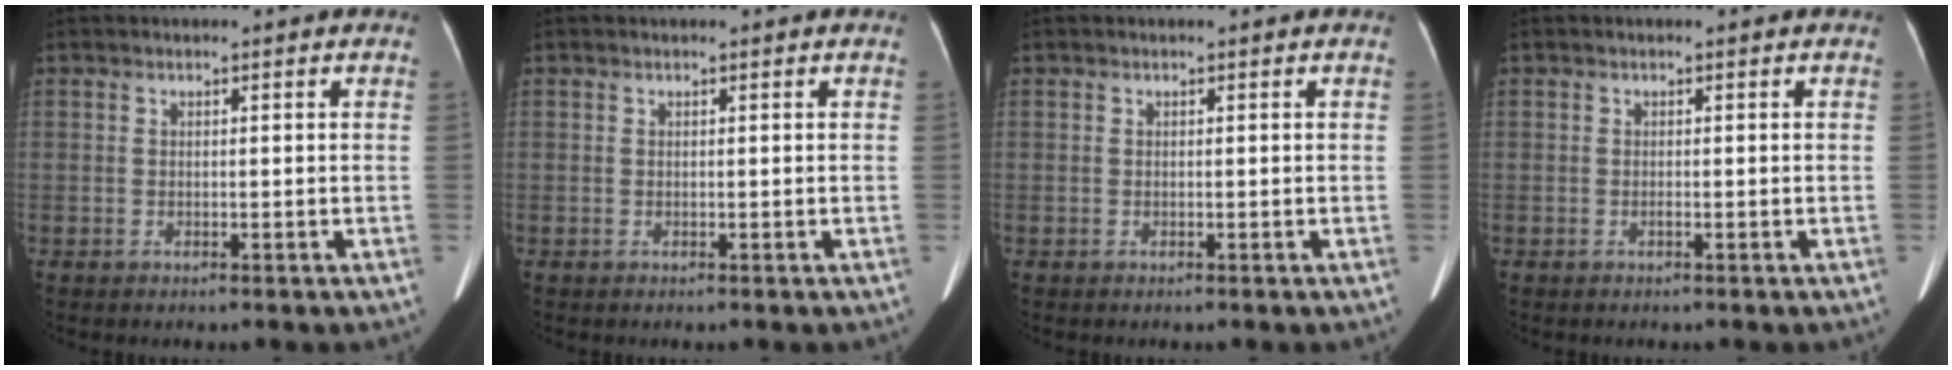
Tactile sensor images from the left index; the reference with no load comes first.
{"total": 0.0}
{"total": 0.0}
{"total": 0.0}